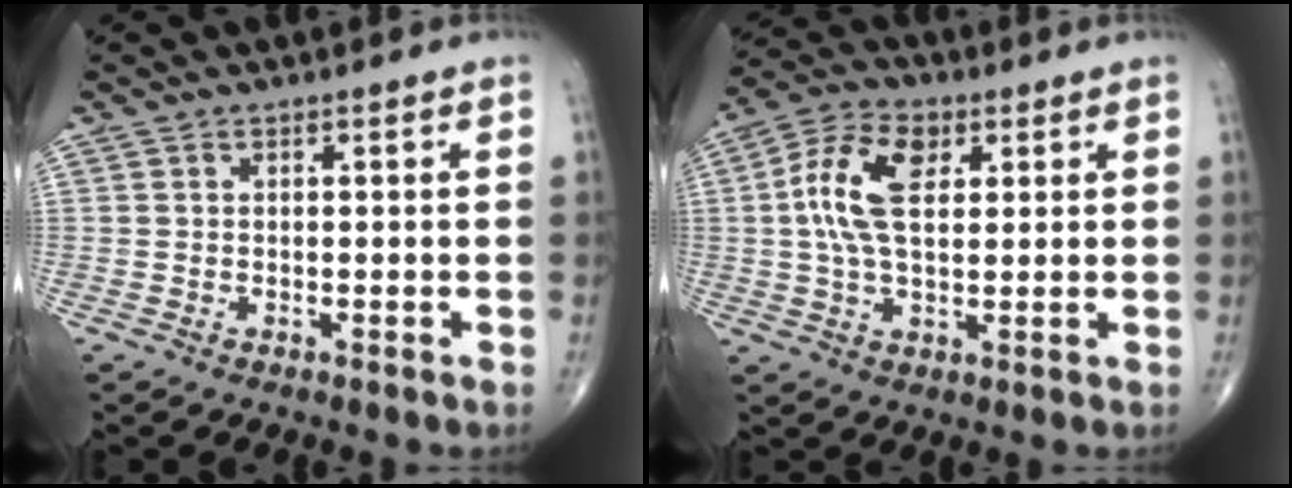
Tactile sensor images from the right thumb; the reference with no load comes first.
{"total": 11.8, "force": [2.5, 6.6, 9.4], "torque": [-0.174, 0.011, 0.041]}